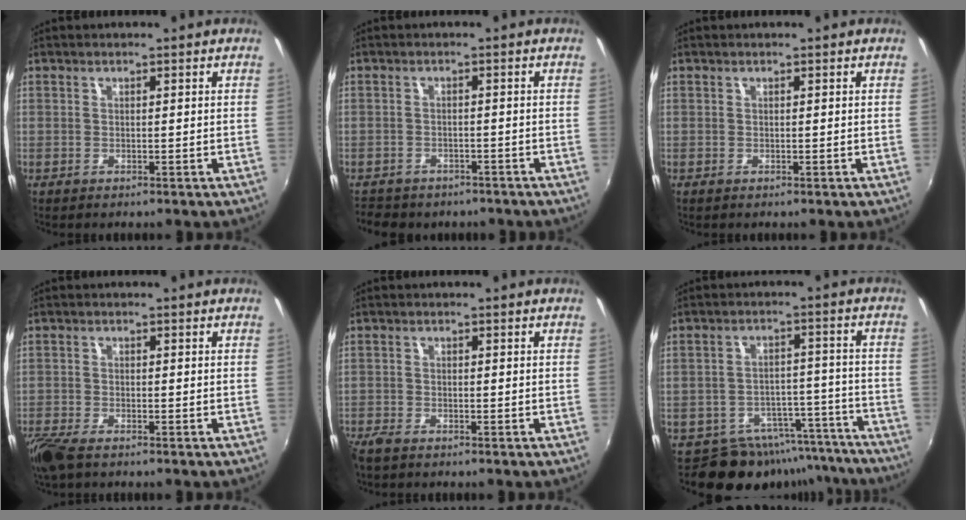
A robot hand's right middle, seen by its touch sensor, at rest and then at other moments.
{"total": 7.3, "force": [-5.9, 3.6, 2.4], "torque": [-0.065, -0.012, -0.084]}
{"total": 0.0}
{"total": 6.6, "force": [-5.1, 1.8, 3.8], "torque": [-0.103, -0.030, -0.100]}
{"total": 3.0, "force": [-2.7, 0.8, 1.2], "torque": [-0.034, -0.014, -0.054]}
{"total": 13.1, "force": [-11.8, 5.4, 1.7], "torque": [-0.021, 0.042, -0.147]}